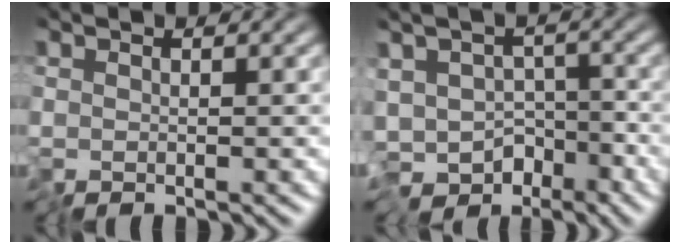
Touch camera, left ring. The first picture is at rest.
{"total": 6.9, "force": [-4.4, 3.8, 3.7], "torque": [-0.059, -0.009, -0.083]}